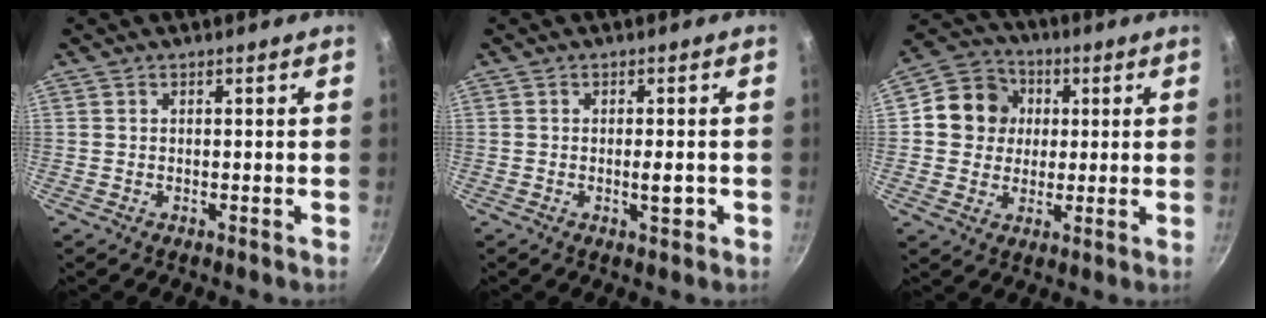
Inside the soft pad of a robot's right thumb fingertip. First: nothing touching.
{"total": 2.6, "force": [-0.7, 0.8, 2.4], "torque": [-0.029, 0.003, -0.010]}
{"total": 10.4, "force": [1.6, 9.5, 3.9], "torque": [-0.033, 0.014, 0.013]}